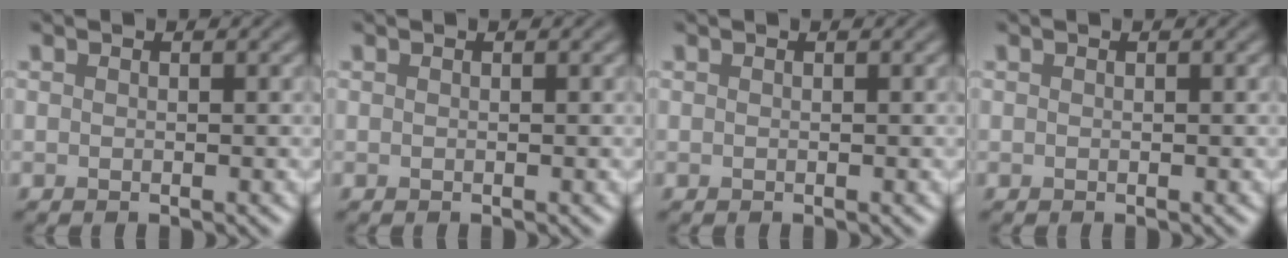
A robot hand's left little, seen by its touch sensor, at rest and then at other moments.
{"total": 0.0}
{"total": 0.0}
{"total": 0.0}